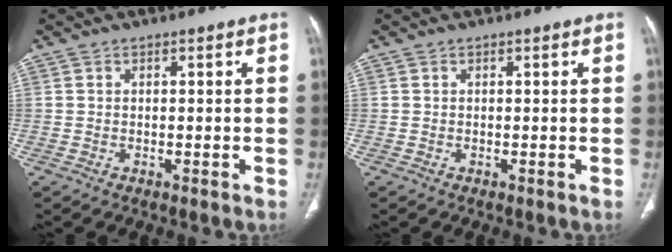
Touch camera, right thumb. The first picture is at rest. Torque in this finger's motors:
{"motor_torque": [0.00, 0.00, -0.02, 0.01, 0.03]}